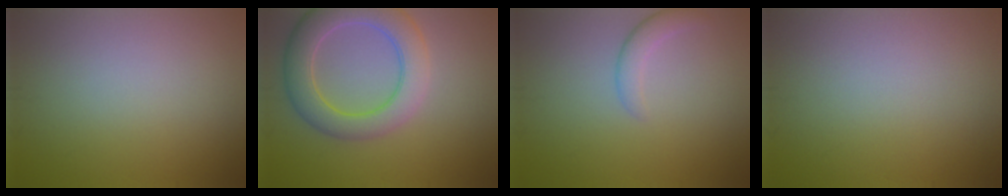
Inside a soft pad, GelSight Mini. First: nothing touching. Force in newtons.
{"total": 6.5, "press": 6.5, "slide": 0.7}
{"total": 1.9, "press": 1.9, "slide": 0.2}
{"total": 0.0}